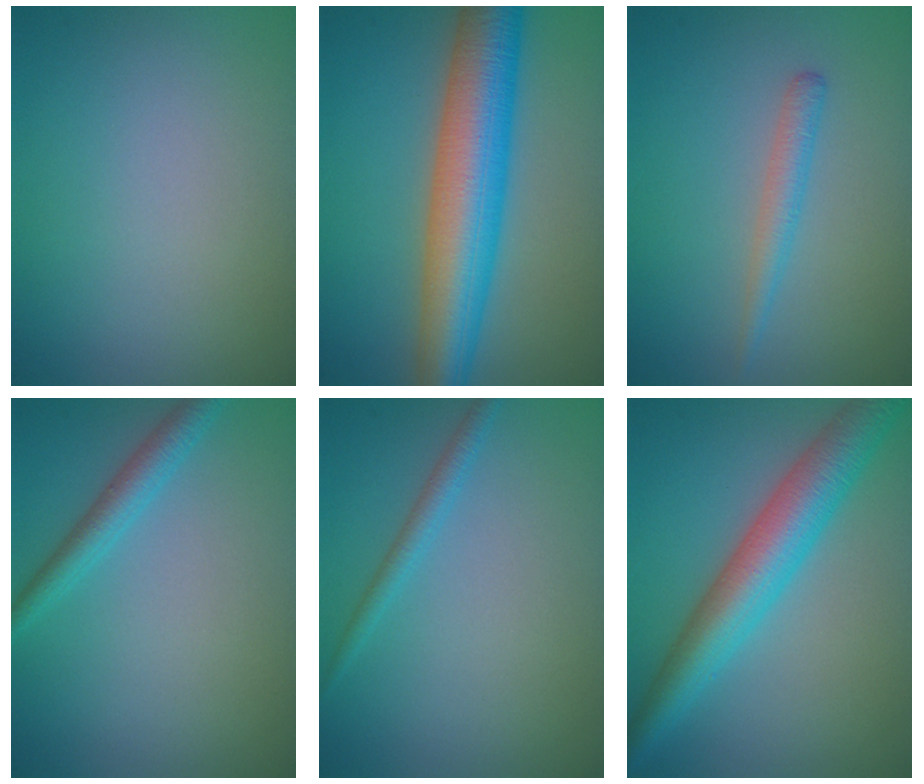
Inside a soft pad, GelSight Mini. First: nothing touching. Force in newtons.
{"total": 10.0, "press": 10.0, "slide": 0.2}
{"total": 1.7, "press": 1.7, "slide": 0.1}
{"total": 2.2, "press": 2.2, "slide": 0.1}
{"total": 1.4, "press": 1.4, "slide": 0.1}
{"total": 6.7, "press": 6.7, "slide": 0.1}